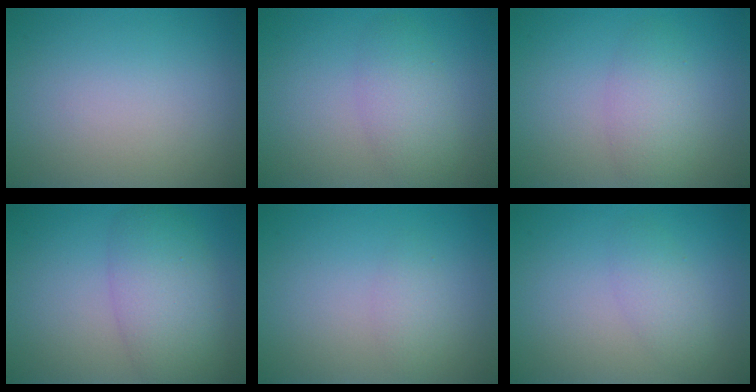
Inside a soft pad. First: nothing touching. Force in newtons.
{"total": 3.1, "press": 3.1, "slide": 0.1}
{"total": 3.0, "press": 3.0, "slide": 0.1}
{"total": 5.6, "press": 5.6, "slide": 0.0}
{"total": 1.4, "press": 1.4, "slide": 0.1}
{"total": 2.0, "press": 2.0, "slide": 0.1}